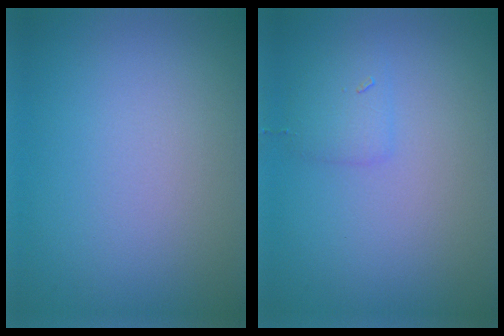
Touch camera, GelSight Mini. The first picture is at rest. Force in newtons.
{"total": 1.5, "press": 1.5, "slide": 0.1}